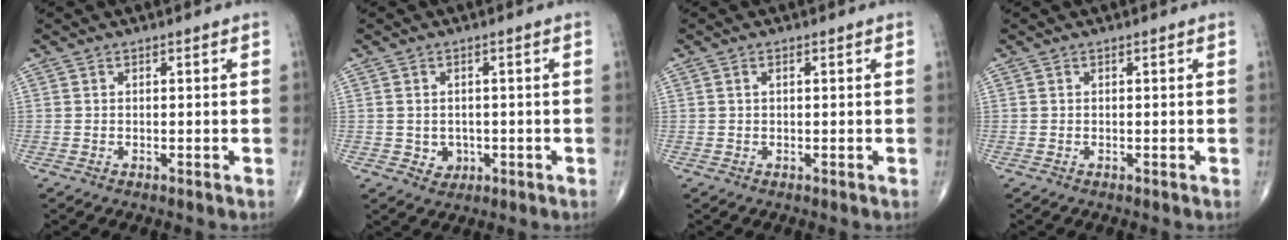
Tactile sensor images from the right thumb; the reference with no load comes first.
{"total": 2.9, "force": [-0.6, 2.5, 1.2], "torque": [-0.005, 0.002, 0.000]}
{"total": 0.7, "force": [0.2, 0.3, 0.6], "torque": [-0.013, 0.004, 0.004]}
{"total": 0.0}